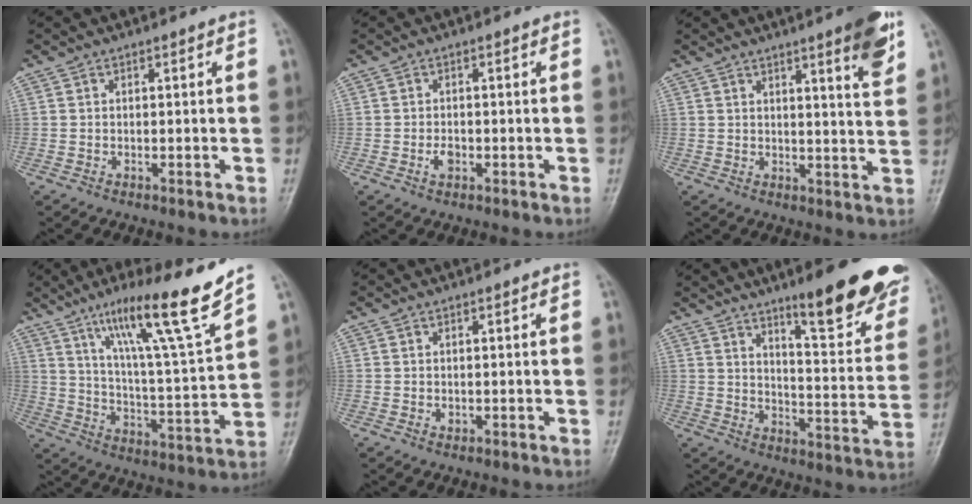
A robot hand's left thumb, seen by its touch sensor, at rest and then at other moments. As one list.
[{"total": 1.9, "force": [-0.6, 1.3, 1.3], "torque": [-0.018, 0.002, -0.012]}, {"total": 8.5, "force": [5.1, 0.9, 6.7], "torque": [-0.078, -0.027, 0.064]}, {"total": 18.4, "force": [12.6, 0.1, 13.4], "torque": [-0.198, -0.068, 0.206]}, {"total": 0.8, "force": [0.0, 0.6, 0.5], "torque": [-0.003, 0.000, 0.000]}, {"total": 19.7, "force": [13.1, 4.3, 14.1], "torque": [-0.142, -0.080, 0.187]}]